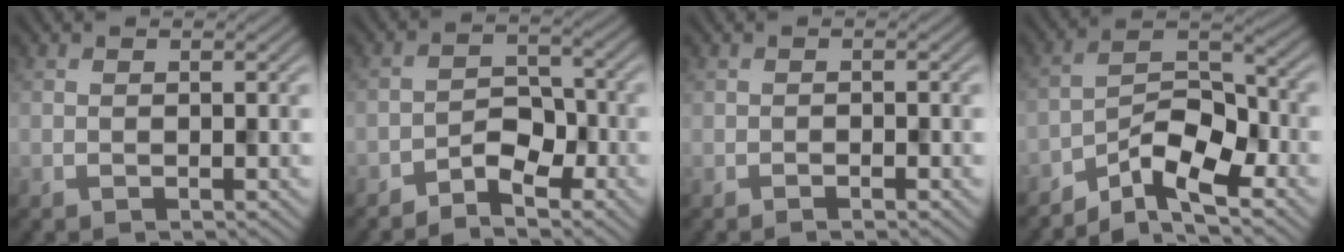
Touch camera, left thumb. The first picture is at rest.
{"total": 4.1, "force": [-2.9, 1.9, 2.2], "torque": [-0.032, 0.010, -0.059]}
{"total": 0.7, "force": [-0.6, 0.3, 0.4], "torque": [-0.004, 0.000, -0.009]}
{"total": 8.3, "force": [-6.1, 2.8, 4.9], "torque": [-0.080, 0.009, -0.126]}